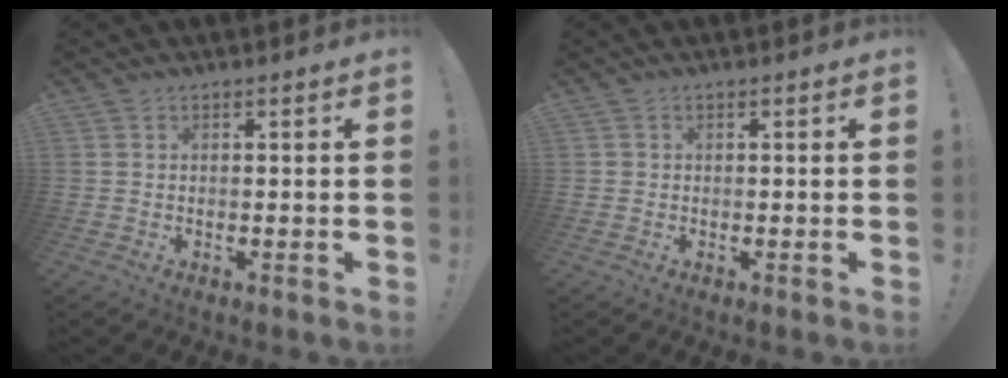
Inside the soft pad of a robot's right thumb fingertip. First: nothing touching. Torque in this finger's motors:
{"motor_torque": [0.22, 0.00, 0.02, 0.07, -0.03]}